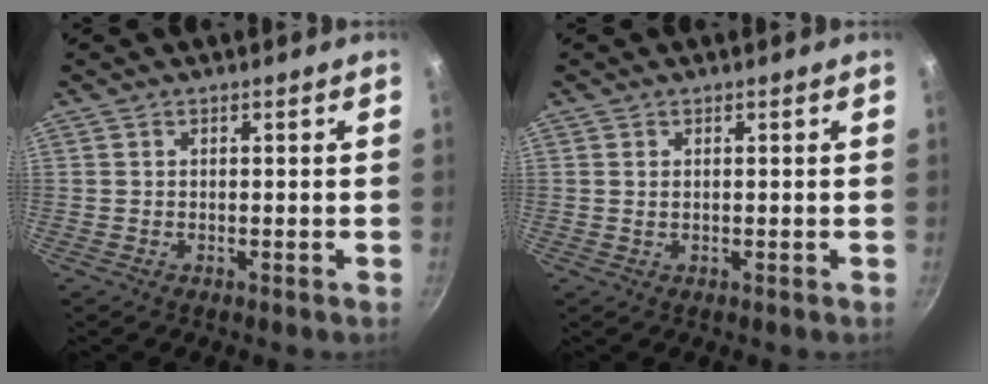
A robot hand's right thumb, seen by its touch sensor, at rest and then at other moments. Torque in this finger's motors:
{"motor_torque": [-0.42, 0.19, 0.20, 0.37, -0.01]}